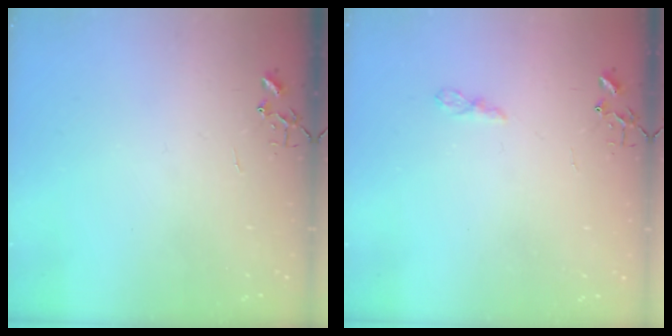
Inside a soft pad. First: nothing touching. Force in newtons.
{"total": 4.8, "press": 4.7, "slide": 0.6}